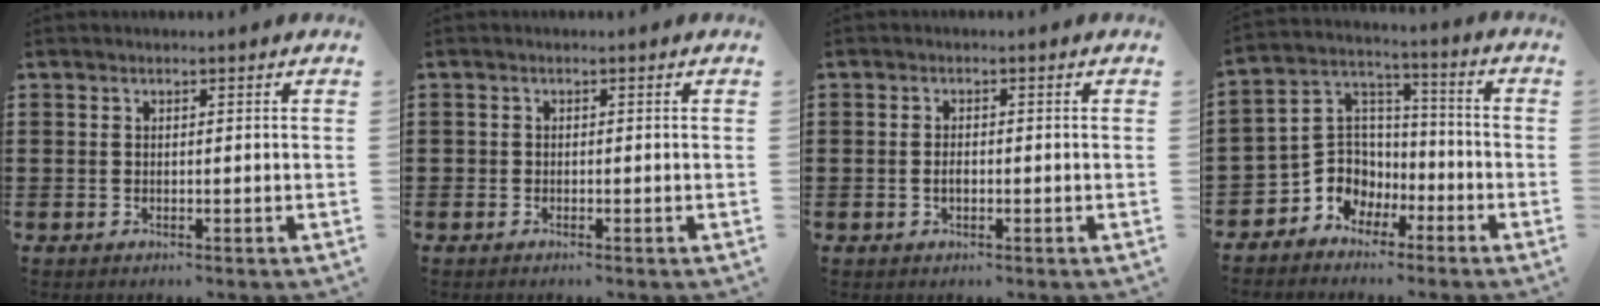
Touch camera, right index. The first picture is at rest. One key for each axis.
{"total": 0.6, "fx": -0.5, "fy": 0.4, "fz": 0.0, "tx": 0.000, "ty": 0.003, "tz": -0.011}
{"total": 1.3, "fx": -0.3, "fy": 0.6, "fz": 1.1, "tx": -0.022, "ty": 0.000, "tz": -0.006}
{"total": 7.0, "fx": -3.0, "fy": 6.3, "fz": 0.3, "tx": -0.039, "ty": 0.005, "tz": -0.061}